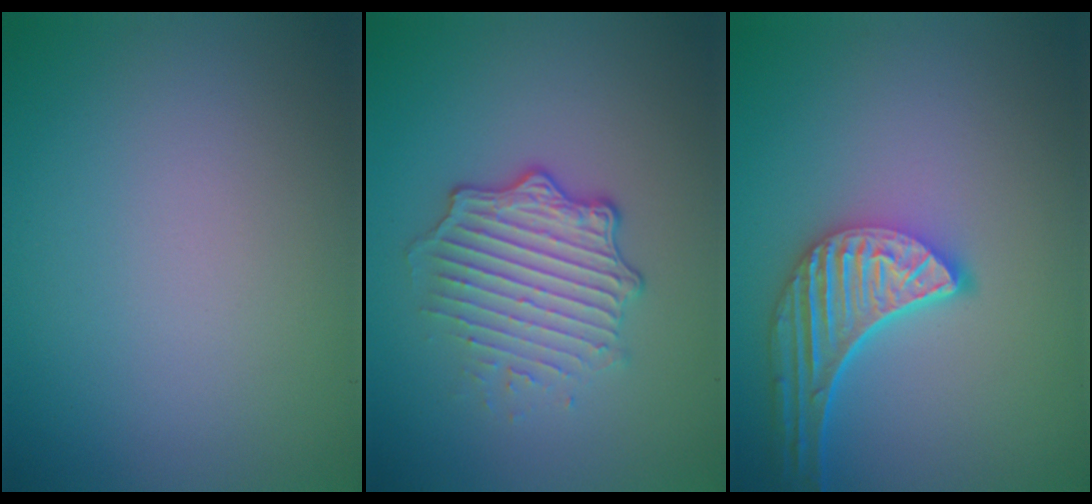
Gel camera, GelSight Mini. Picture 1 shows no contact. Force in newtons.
{"total": 4.8, "press": 3.5, "slide": 3.3}
{"total": 5.2, "press": 4.2, "slide": 3.1}